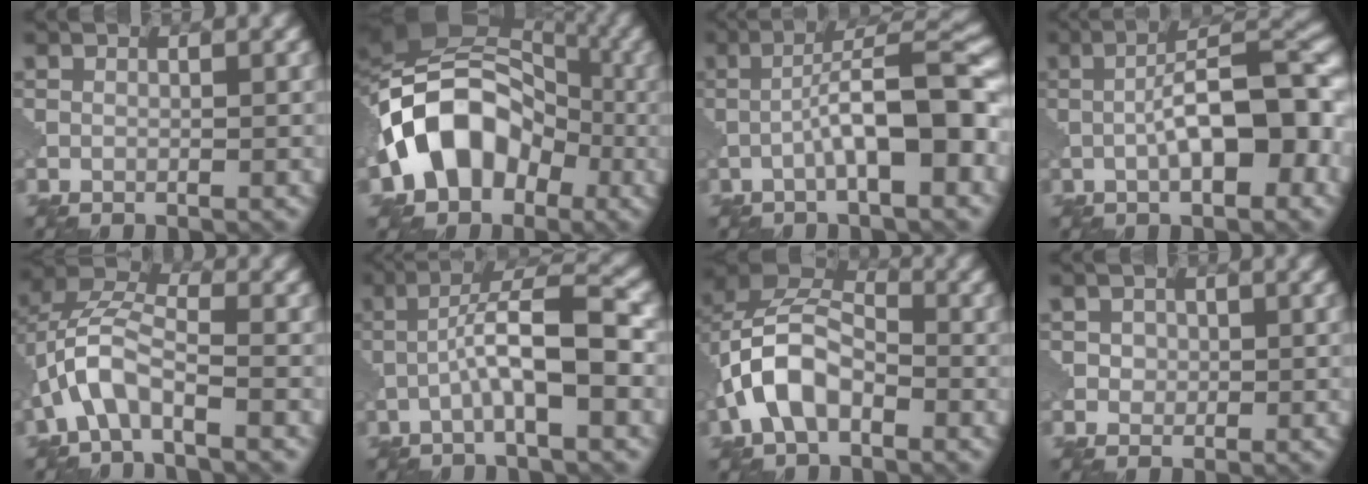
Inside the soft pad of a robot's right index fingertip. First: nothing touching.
{"total": 10.6, "force": [-3.3, 8.1, 6.0], "torque": [-0.088, 0.012, -0.076]}
{"total": 8.2, "force": [-2.0, 1.8, 7.7], "torque": [-0.112, 0.019, -0.033]}
{"total": 9.4, "force": [-1.5, 3.2, 8.8], "torque": [-0.126, 0.013, -0.026]}
{"total": 5.1, "force": [-2.2, 2.1, 4.1], "torque": [-0.089, 0.017, -0.048]}
{"total": 6.7, "force": [-1.3, 1.3, 6.5], "torque": [-0.111, 0.021, -0.029]}
{"total": 7.1, "force": [-2.2, 4.3, 5.2], "torque": [-0.104, 0.018, -0.053]}
{"total": 1.5, "force": [0.3, 1.4, 0.6], "torque": [-0.008, 0.000, 0.008]}